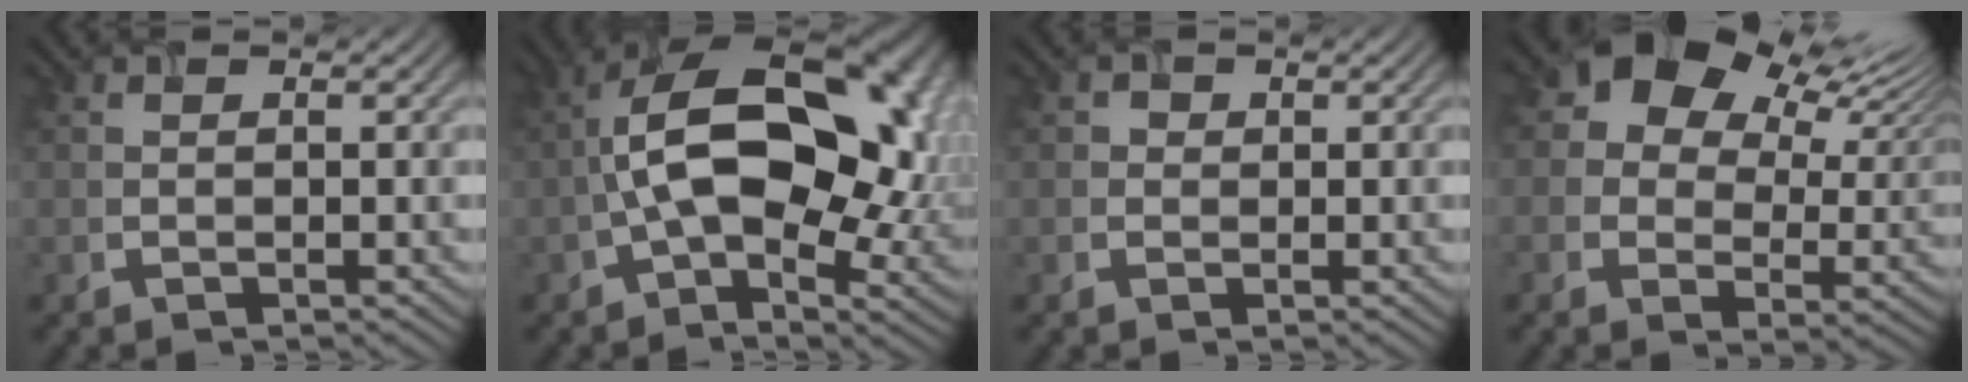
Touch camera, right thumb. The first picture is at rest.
{"total": 17.3, "force": [0.0, 10.1, 14.0], "torque": [-0.217, 0.006, 0.003]}
{"total": 0.9, "force": [0.1, 0.8, -0.4], "torque": [0.010, -0.004, 0.005]}
{"total": 12.6, "force": [7.4, 8.1, 6.2], "torque": [-0.116, 0.018, 0.133]}